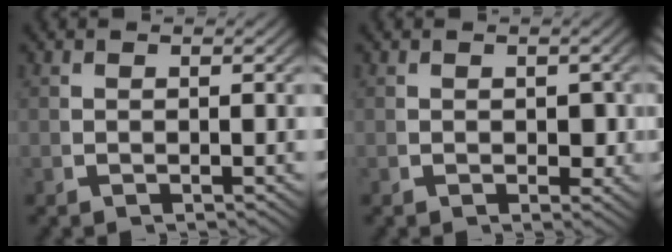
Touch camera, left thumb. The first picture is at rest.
{"total": 1.6, "force": [0.2, 1.1, 1.2], "torque": [-0.013, -0.009, 0.005]}